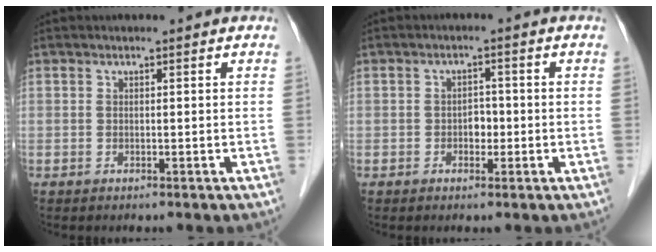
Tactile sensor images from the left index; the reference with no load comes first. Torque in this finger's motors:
{"motor_torque": [0.03, 0.22, -0.04, 0.00]}